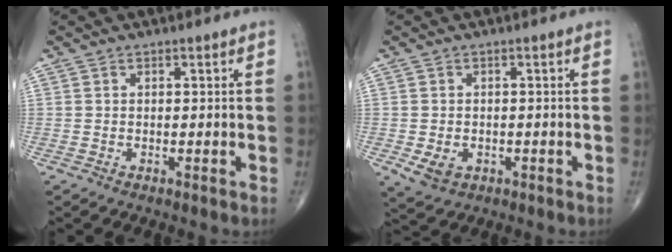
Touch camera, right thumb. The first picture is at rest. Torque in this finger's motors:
{"motor_torque": [1.80, 1.00, 0.62, -0.80, 0.12]}